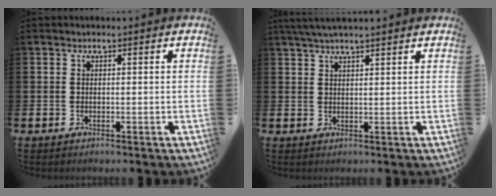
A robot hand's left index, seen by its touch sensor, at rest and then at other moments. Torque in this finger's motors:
{"motor_torque": [1.03, -1.11, 0.25, 0.21]}